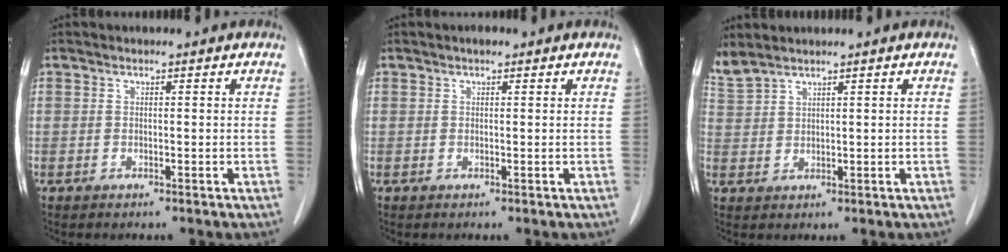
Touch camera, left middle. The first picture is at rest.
{"total": 0.7, "force": [0.5, 0.2, 0.4], "torque": [-0.010, 0.005, 0.006]}
{"total": 2.8, "force": [2.7, -0.2, 0.7], "torque": [-0.028, 0.014, 0.067]}